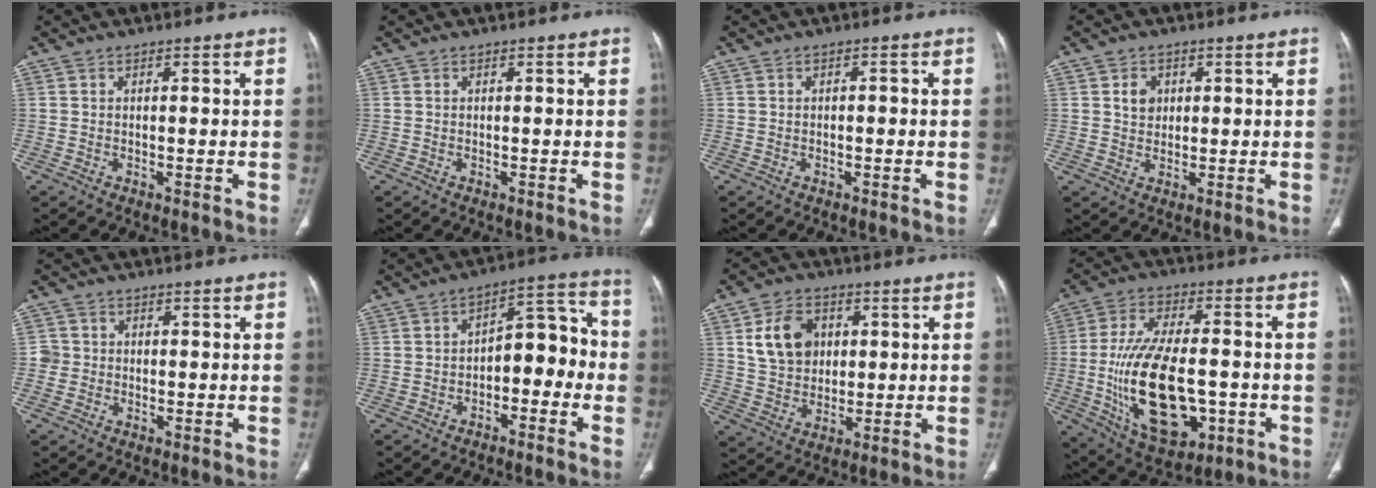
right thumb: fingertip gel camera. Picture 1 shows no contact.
{"total": 0.0}
{"total": 1.0, "force": [-0.1, 0.5, 0.9], "torque": [-0.012, 0.003, -0.004]}
{"total": 3.5, "force": [1.1, 2.9, 1.7], "torque": [-0.011, -0.004, 0.020]}
{"total": 2.2, "force": [-0.2, 2.2, 0.2], "torque": [0.013, 0.008, -0.008]}
{"total": 10.0, "force": [-2.6, 5.9, 7.7], "torque": [-0.066, 0.055, -0.047]}
{"total": 10.1, "force": [2.9, 7.8, 5.7], "torque": [-0.074, -0.005, 0.058]}
{"total": 21.1, "force": [-3.6, 10.8, 17.8], "torque": [-0.319, 0.005, -0.041]}